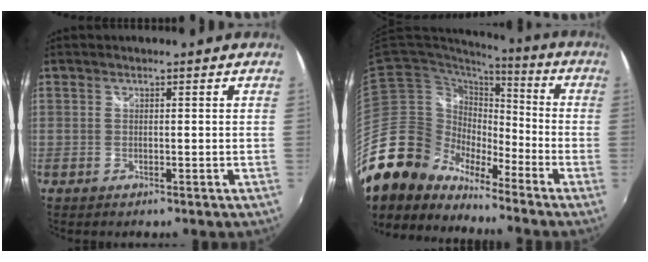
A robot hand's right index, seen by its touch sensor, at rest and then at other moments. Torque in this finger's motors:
{"motor_torque": [-0.12, 0.04, -0.58, -0.21]}